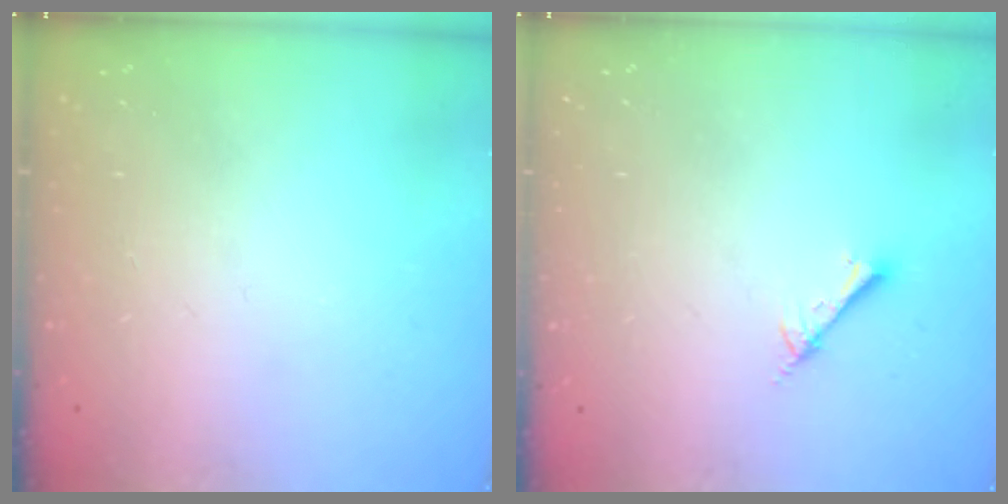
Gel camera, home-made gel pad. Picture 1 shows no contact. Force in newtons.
{"total": 1.5, "press": 1.4, "slide": 0.2}